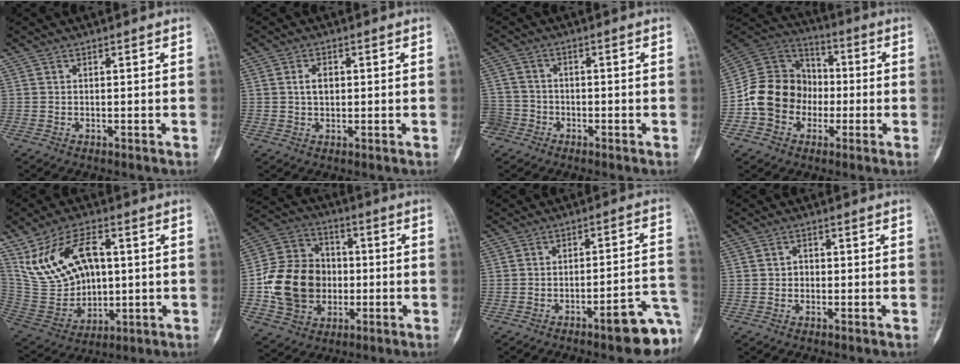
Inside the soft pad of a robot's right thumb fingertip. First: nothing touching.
{"total": 3.0, "force": [0.6, 1.9, 2.2], "torque": [-0.031, 0.002, 0.010]}
{"total": 6.0, "force": [-3.1, 5.0, 0.7], "torque": [-0.007, 0.022, -0.062]}
{"total": 14.9, "force": [-3.2, 13.0, 6.7], "torque": [-0.084, 0.048, -0.062]}
{"total": 17.1, "force": [4.7, 10.7, 12.5], "torque": [-0.209, 0.000, 0.107]}
{"total": 17.8, "force": [-2.0, 14.6, 10.0], "torque": [-0.156, 0.028, -0.032]}
{"total": 16.7, "force": [-7.1, 3.7, 14.7], "torque": [-0.139, 0.059, -0.094]}
{"total": 1.7, "force": [-0.1, 1.6, 0.8], "torque": [0.002, 0.006, -0.005]}